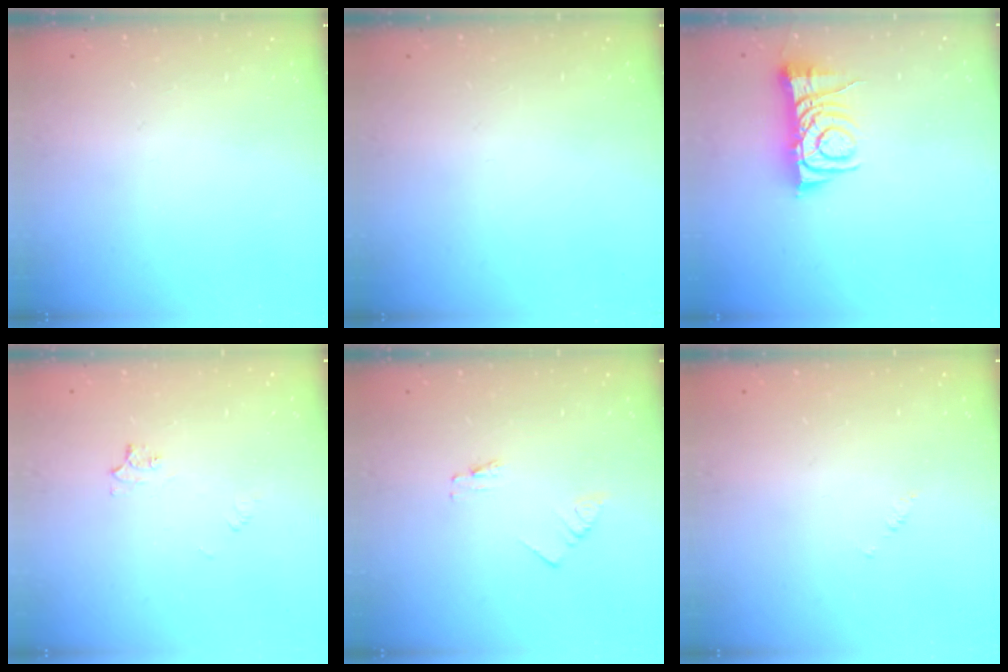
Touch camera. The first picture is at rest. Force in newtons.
{"total": 0.0}
{"total": 7.0, "press": 7.0, "slide": 0.9}
{"total": 4.3, "press": 4.2, "slide": 0.5}
{"total": 0.7, "press": 0.7, "slide": 0.1}
{"total": 1.7, "press": 1.7, "slide": 0.3}